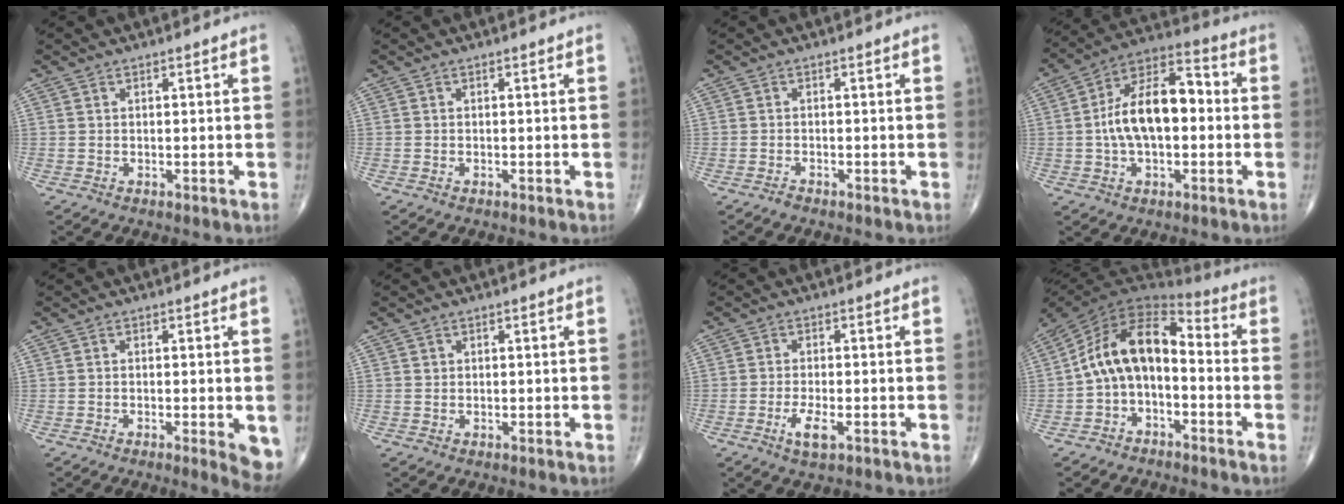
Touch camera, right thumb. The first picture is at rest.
{"total": 0.0}
{"total": 0.8, "force": [-0.8, 0.2, 0.2], "torque": [-0.005, 0.002, -0.016]}
{"total": 15.5, "force": [-0.3, 8.3, 13.0], "torque": [-0.213, 0.038, -0.016]}
{"total": 5.2, "force": [-1.5, 1.2, 4.8], "torque": [-0.058, -0.012, -0.023]}
{"total": 0.5, "force": [0.2, 0.5, 0.1], "torque": [0.002, 0.001, 0.003]}
{"total": 4.0, "force": [-1.7, 1.2, 3.4], "torque": [-0.069, -0.001, -0.031]}
{"total": 13.0, "force": [-1.9, 7.9, 10.1], "torque": [-0.161, 0.069, -0.048]}